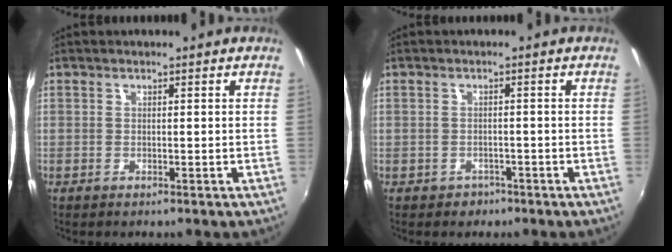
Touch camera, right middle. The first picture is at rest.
{"total": 2.4, "force": [-1.4, 1.9, 0.3], "torque": [-0.013, 0.000, -0.018]}